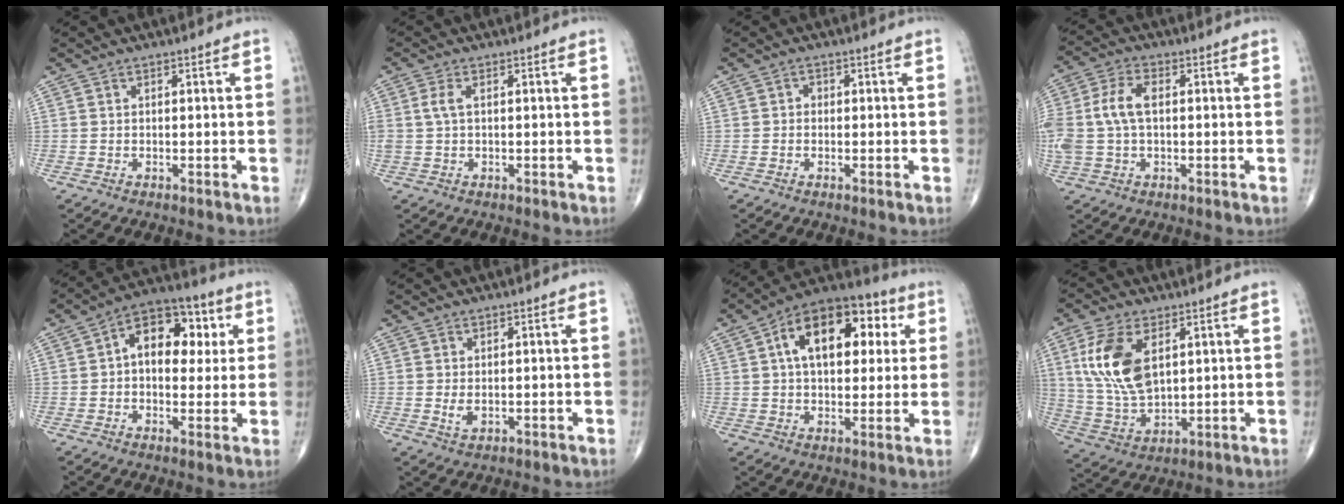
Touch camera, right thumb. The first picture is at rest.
{"total": 2.7, "force": [0.5, 1.3, 2.3], "torque": [-0.064, 0.009, 0.011]}
{"total": 0.9, "force": [-0.1, 0.8, 0.4], "torque": [0.000, 0.003, -0.006]}
{"total": 9.6, "force": [0.6, 5.5, 7.8], "torque": [-0.190, 0.021, 0.012]}
{"total": 13.1, "force": [2.6, 8.5, 9.7], "torque": [-0.103, 0.020, 0.030]}
{"total": 2.0, "force": [0.0, 1.2, 1.6], "torque": [-0.028, -0.006, 0.005]}
{"total": 18.4, "force": [5.1, 10.5, 14.3], "torque": [-0.183, 0.019, 0.069]}
{"total": 13.4, "force": [4.2, 7.2, 10.5], "torque": [-0.213, -0.014, 0.091]}